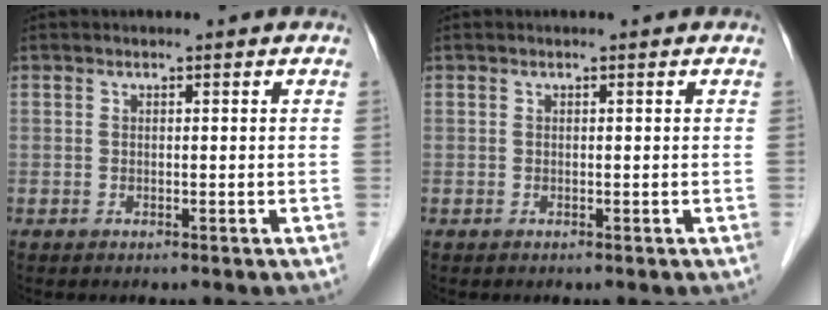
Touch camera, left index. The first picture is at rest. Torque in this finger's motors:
{"motor_torque": [-0.10, 0.10, 0.00, 0.00]}